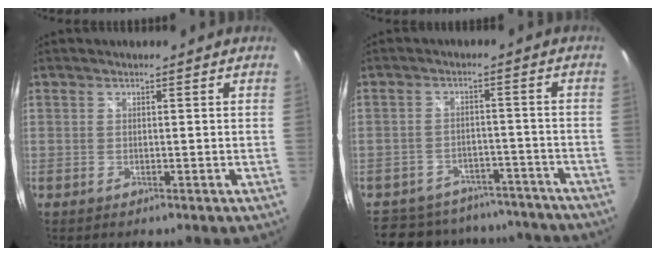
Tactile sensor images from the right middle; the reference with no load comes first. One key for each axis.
{"total": 16.4, "fx": -14.2, "fy": 7.0, "fz": 4.1, "tx": -0.097, "ty": 0.027, "tz": -0.181}